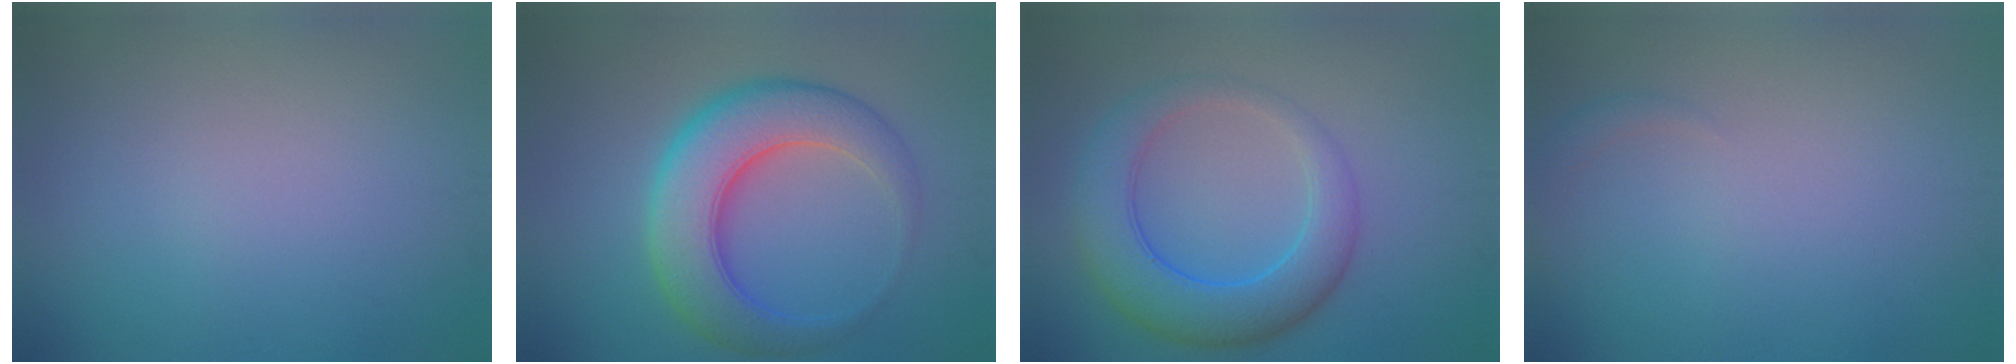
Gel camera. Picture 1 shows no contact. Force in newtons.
{"total": 8.1, "press": 8.1, "slide": 0.1}
{"total": 6.2, "press": 6.2, "slide": 0.3}
{"total": 0.9, "press": 0.9, "slide": 0.1}